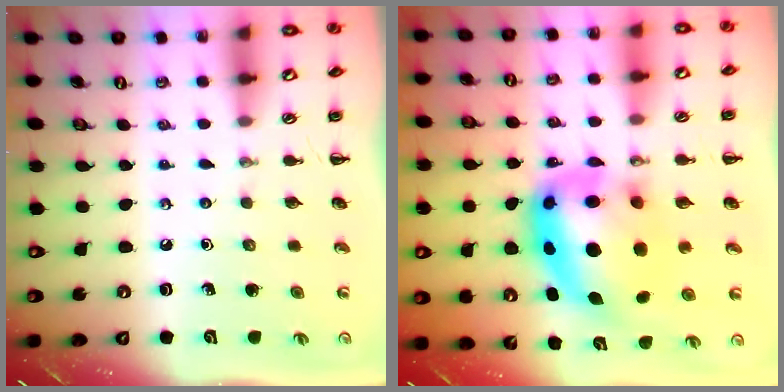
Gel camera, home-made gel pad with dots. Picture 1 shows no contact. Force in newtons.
{"total": 14.2, "press": 13.7, "slide": 3.5}